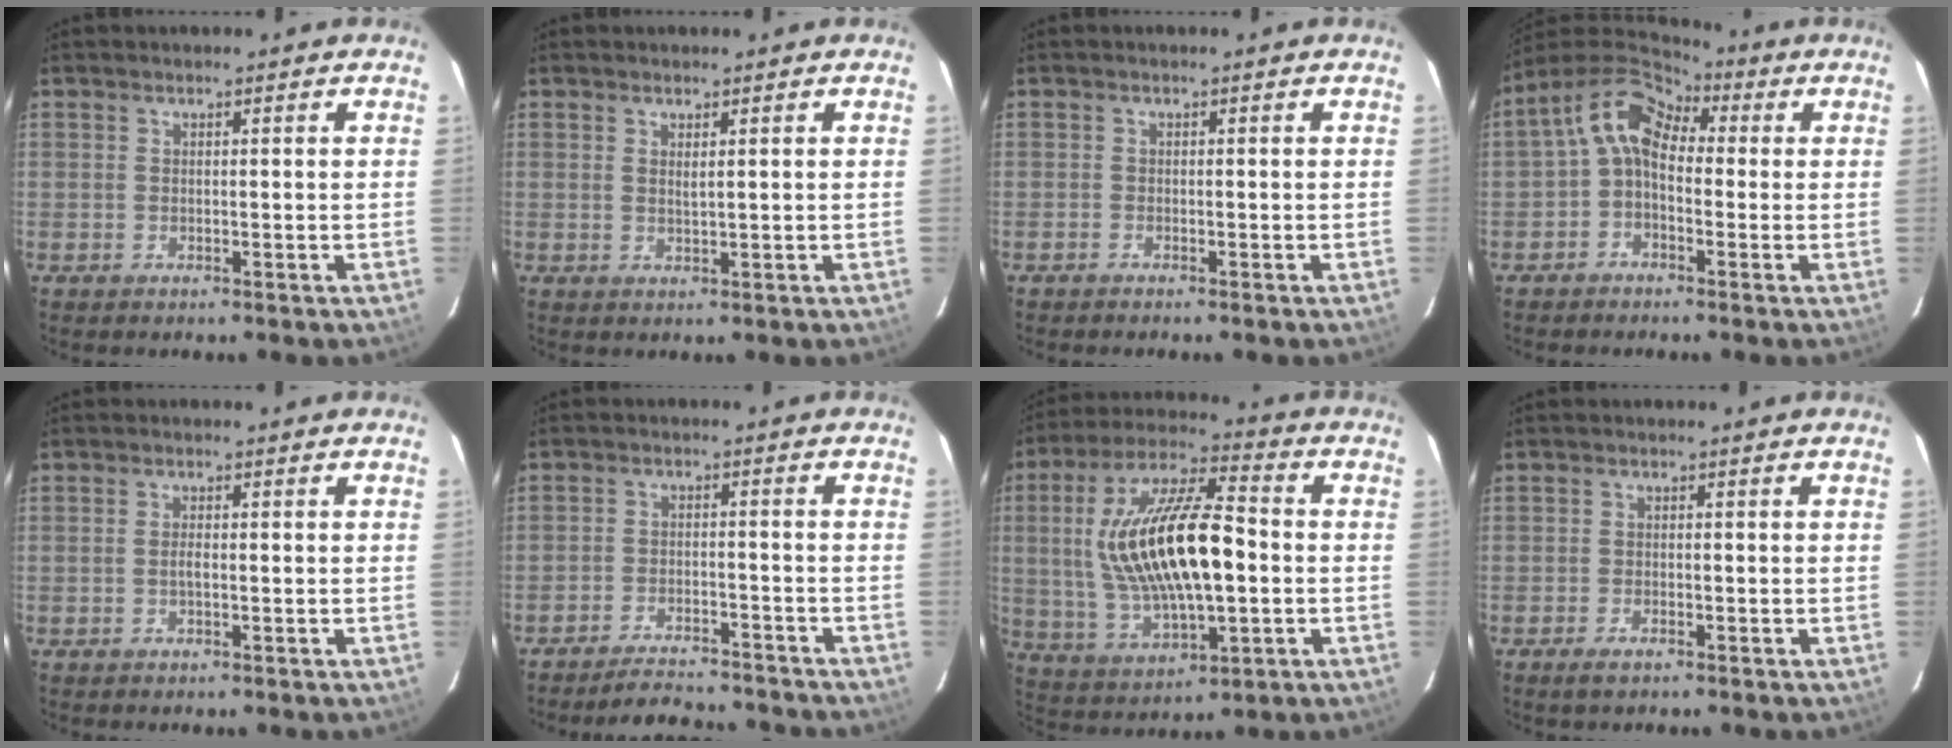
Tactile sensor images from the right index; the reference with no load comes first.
{"total": 1.4, "force": [0.6, 0.3, 1.2], "torque": [-0.021, 0.000, 0.010]}
{"total": 0.8, "force": [-0.7, 0.1, 0.2], "torque": [-0.010, -0.001, -0.015]}
{"total": 8.3, "force": [0.2, 5.9, 5.8], "torque": [-0.108, 0.030, -0.012]}
{"total": 1.5, "force": [-0.3, 0.7, 1.3], "torque": [-0.026, 0.002, -0.007]}
{"total": 13.2, "force": [-12.1, 3.0, 4.3], "torque": [-0.098, 0.004, -0.163]}
{"total": 20.8, "force": [0.4, 8.0, 19.2], "torque": [-0.371, 0.011, 0.018]}
{"total": 2.0, "force": [-1.5, 0.7, 1.2], "torque": [-0.032, -0.004, -0.029]}